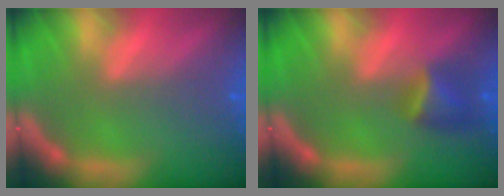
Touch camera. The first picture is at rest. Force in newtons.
{"total": 2.9}